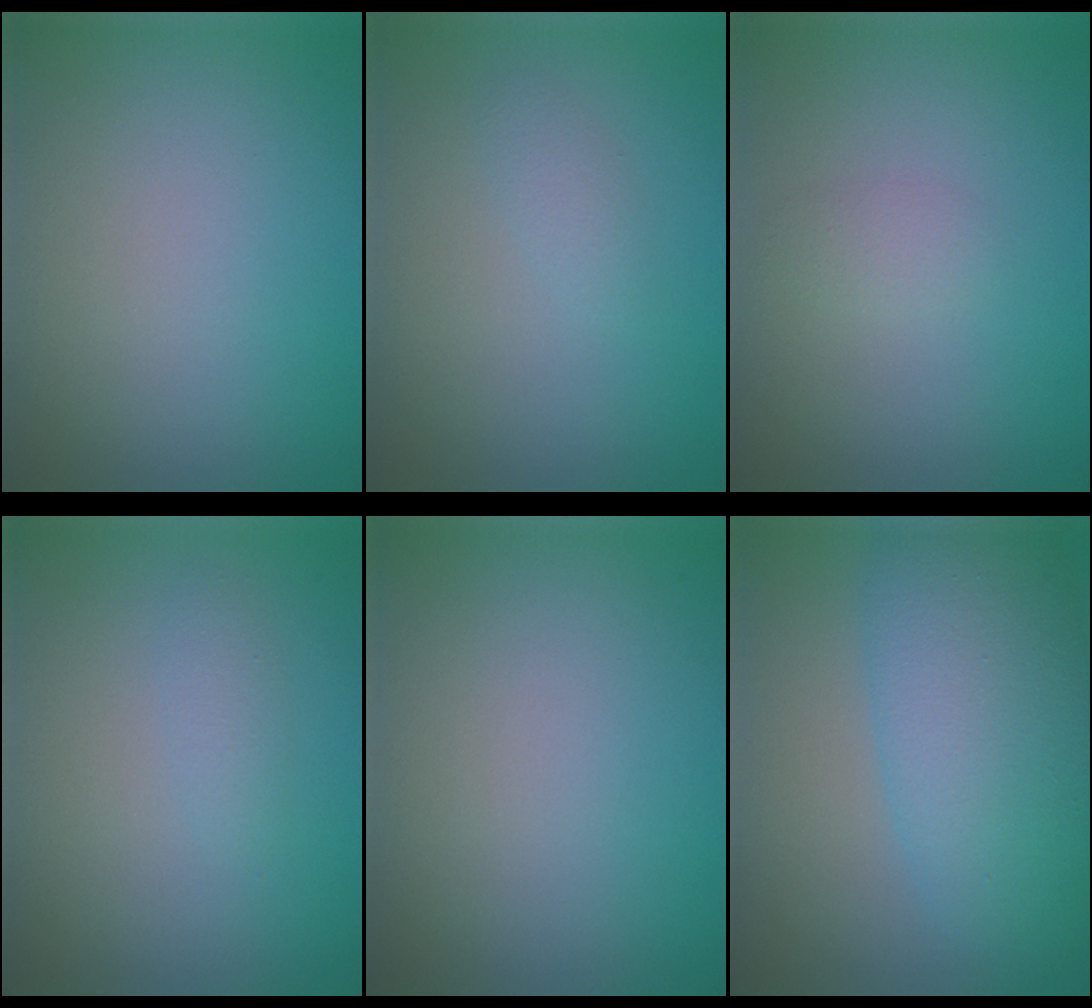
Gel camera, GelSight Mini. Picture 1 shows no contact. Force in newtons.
{"total": 1.1, "press": 1.1, "slide": 0.0}
{"total": 1.1, "press": 1.1, "slide": 0.0}
{"total": 1.0, "press": 1.0, "slide": 0.1}
{"total": 0.0}
{"total": 8.3, "press": 8.3, "slide": 0.1}